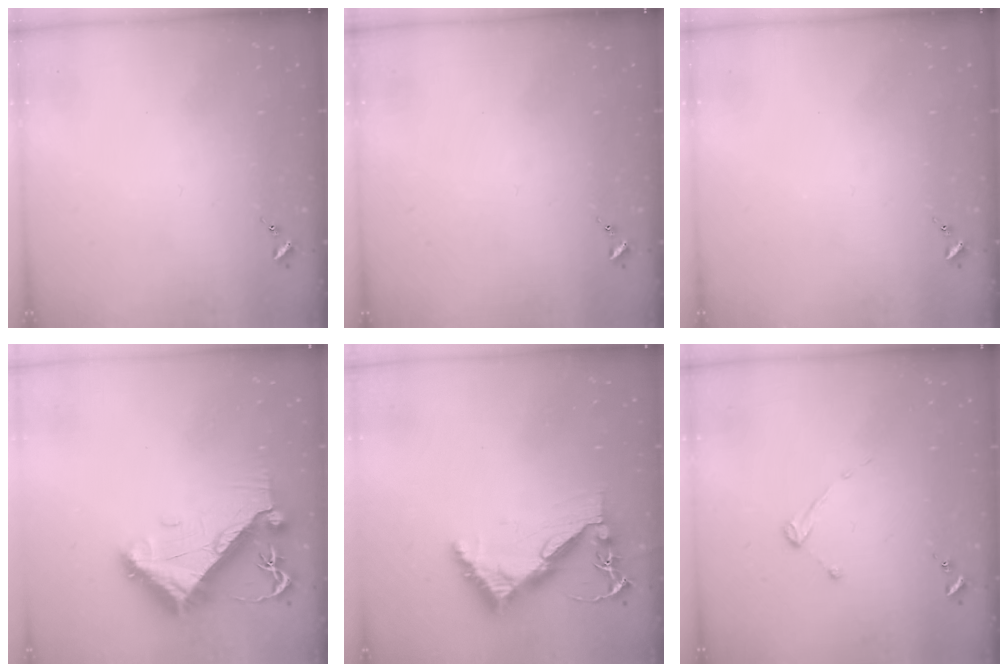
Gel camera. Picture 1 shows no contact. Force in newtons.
{"total": 0.0}
{"total": 0.0}
{"total": 11.0, "press": 10.9, "slide": 1.4}
{"total": 8.3, "press": 8.2, "slide": 1.2}
{"total": 2.7, "press": 2.7, "slide": 0.3}